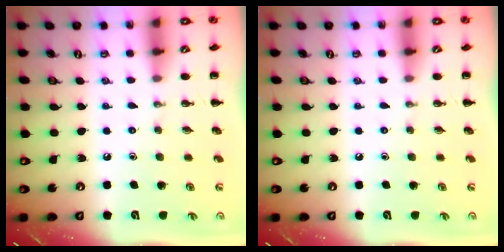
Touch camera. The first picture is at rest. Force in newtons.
{"total": 0.0}